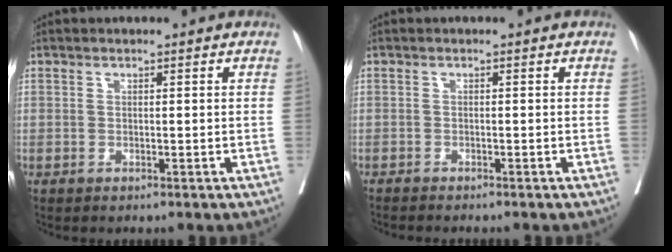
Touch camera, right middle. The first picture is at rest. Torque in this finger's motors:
{"motor_torque": [0.58, -0.54, 0.09, 0.00]}